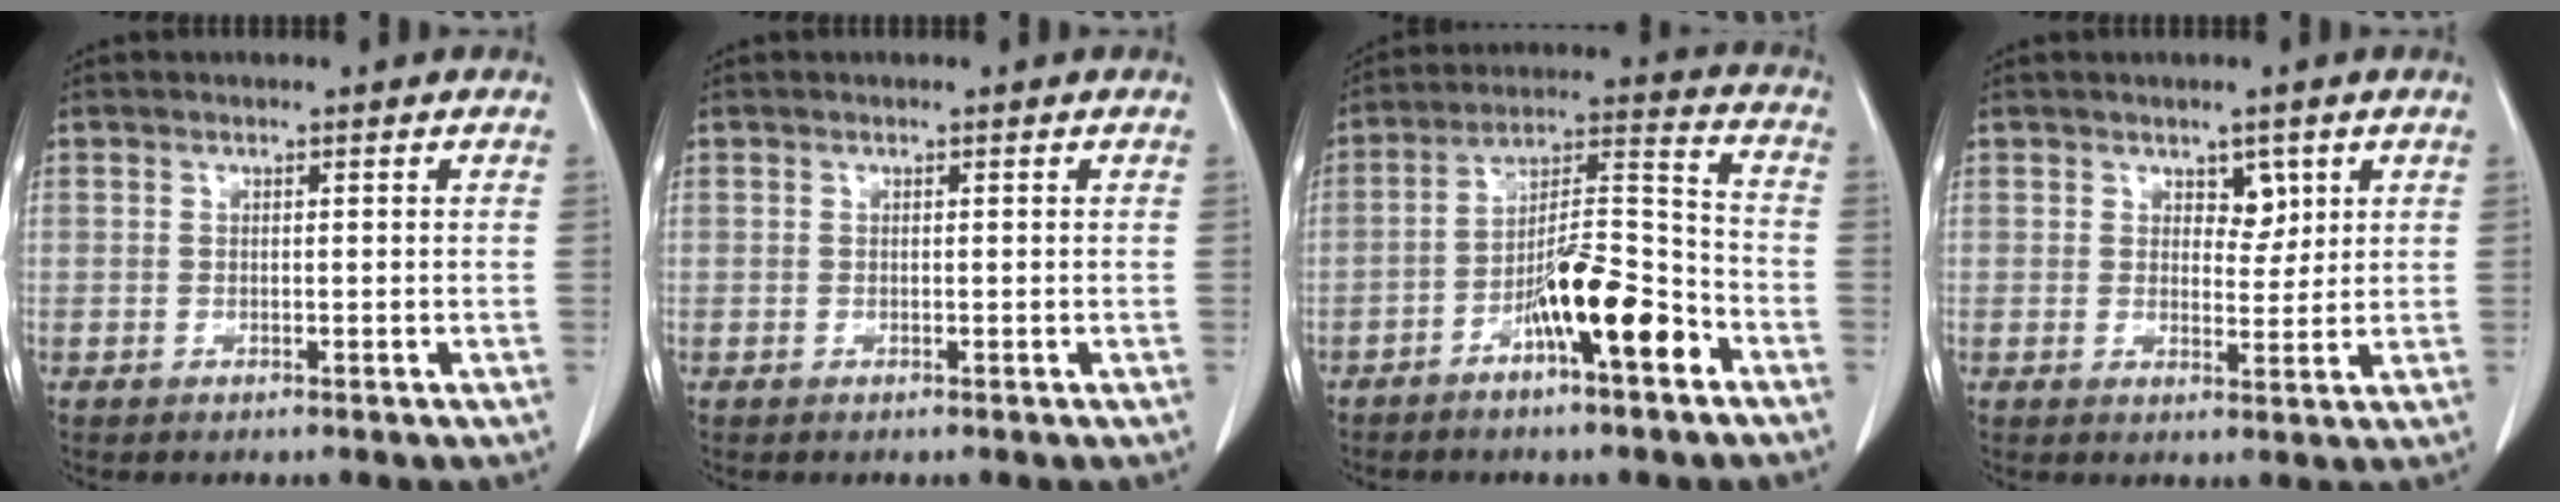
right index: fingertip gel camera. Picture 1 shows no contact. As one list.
[{"total": 0.0}, {"total": 12.4, "force": [-6.3, 2.0, 10.5], "torque": [-0.179, 0.012, -0.107]}, {"total": 3.1, "force": [1.6, 1.9, 1.9], "torque": [-0.019, 0.000, 0.026]}]